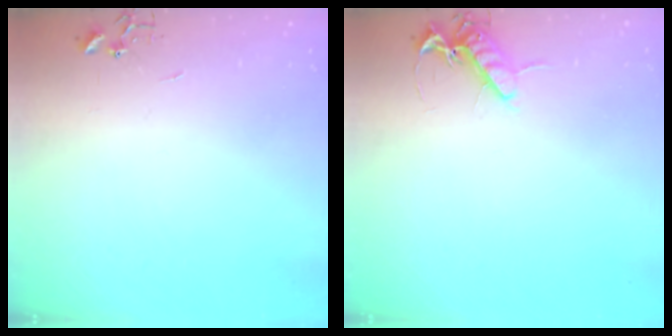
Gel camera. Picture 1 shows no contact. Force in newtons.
{"total": 9.3, "press": 9.2, "slide": 1.3}